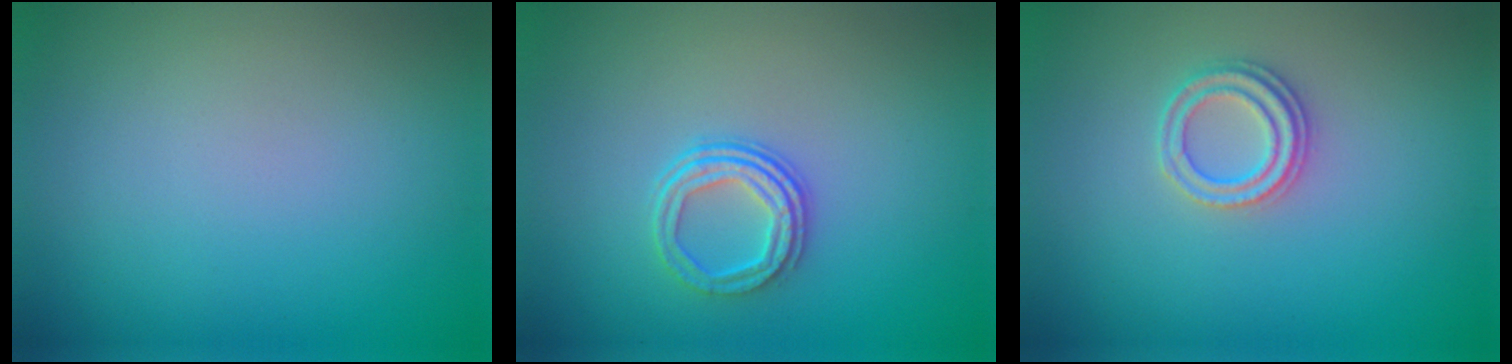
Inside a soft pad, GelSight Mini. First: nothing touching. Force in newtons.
{"total": 3.1, "press": 2.4, "slide": 1.9}
{"total": 2.2, "press": 2.1, "slide": 0.6}